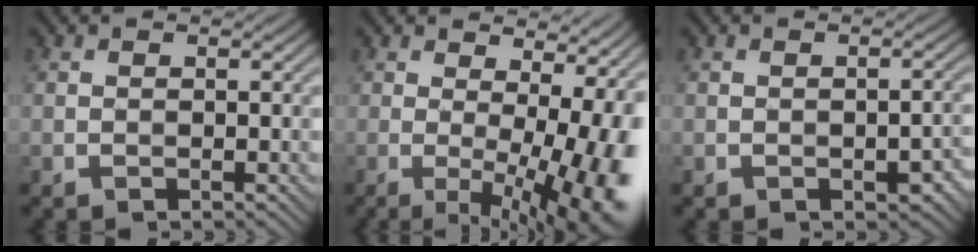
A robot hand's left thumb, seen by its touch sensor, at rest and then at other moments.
{"total": 12.9, "force": [0.1, 5.1, 11.9], "torque": [-0.131, 0.011, 0.009]}
{"total": 3.2, "force": [-1.3, 1.5, 2.5], "torque": [-0.031, -0.003, -0.012]}